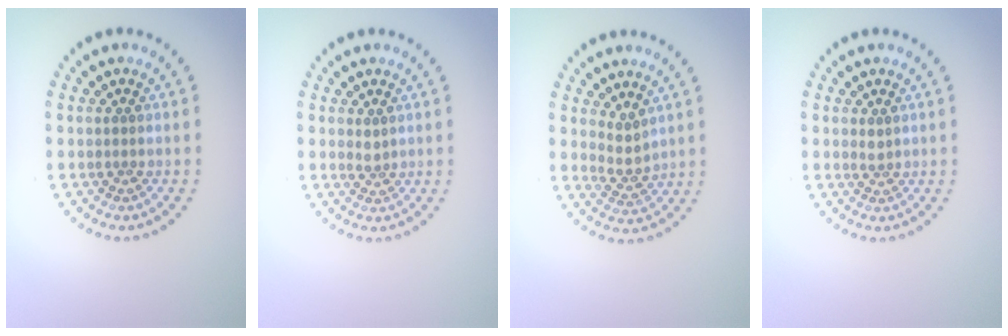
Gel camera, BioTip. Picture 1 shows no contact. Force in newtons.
{"total": 0.9, "press": 0.7, "slide": 0.6}
{"total": 2.0, "press": 1.5, "slide": 1.3}
{"total": 0.8, "press": 0.5, "slide": 0.5}